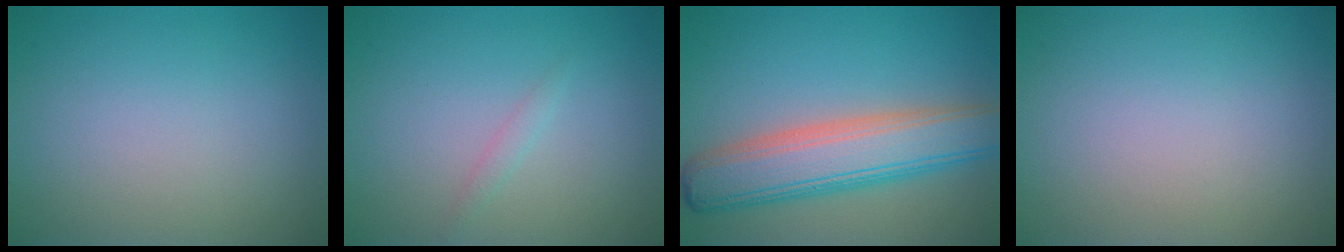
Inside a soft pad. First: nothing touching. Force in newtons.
{"total": 0.8, "press": 0.8, "slide": 0.0}
{"total": 7.7, "press": 7.7, "slide": 0.4}
{"total": 0.0}